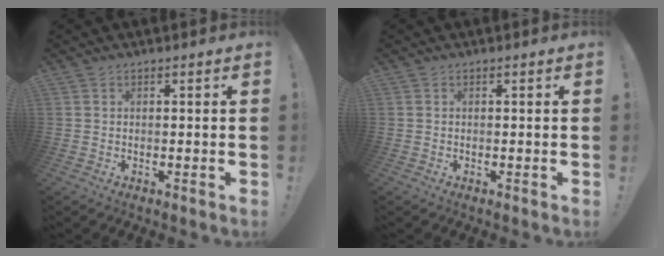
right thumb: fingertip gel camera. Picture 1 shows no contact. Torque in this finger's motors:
{"motor_torque": [0.11, 0.00, 0.09, -0.07, 0.07]}